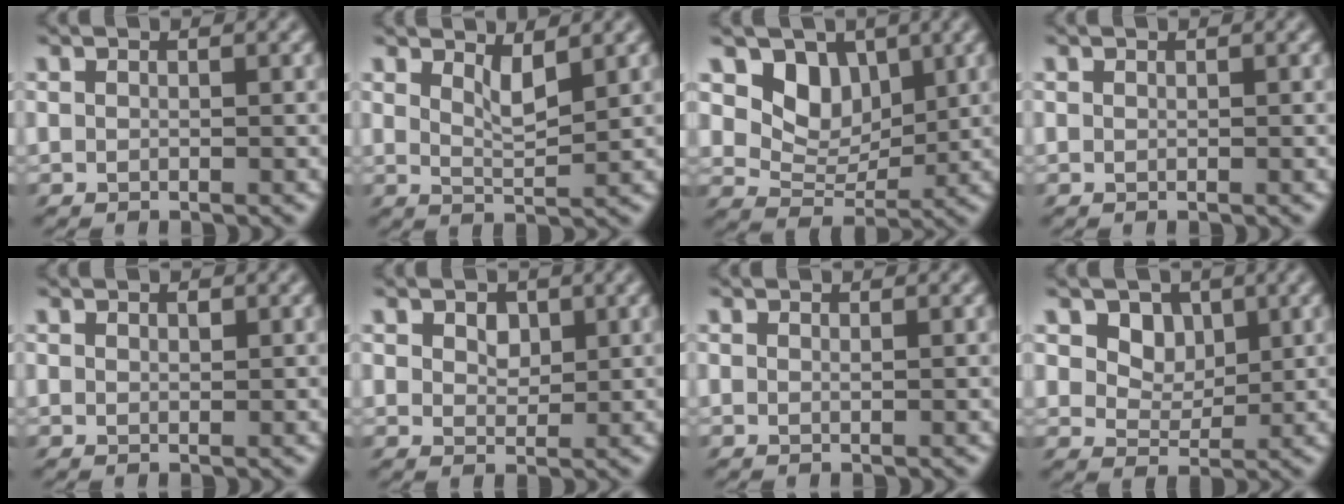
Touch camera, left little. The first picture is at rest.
{"total": 2.1, "force": [1.4, 0.1, 1.6], "torque": [-0.030, -0.006, 0.023]}
{"total": 4.5, "force": [1.6, 3.1, 2.9], "torque": [-0.042, -0.008, 0.013]}
{"total": 0.0}
{"total": 0.8, "force": [0.5, 0.3, 0.5], "torque": [-0.009, 0.000, 0.011]}
{"total": 2.7, "force": [1.0, 1.9, 1.6], "torque": [-0.038, 0.003, 0.007]}
{"total": 0.5, "force": [0.4, -0.3, 0.0], "torque": [0.000, -0.002, 0.009]}
{"total": 4.1, "force": [1.2, 3.2, 2.2], "torque": [-0.041, 0.003, 0.008]}